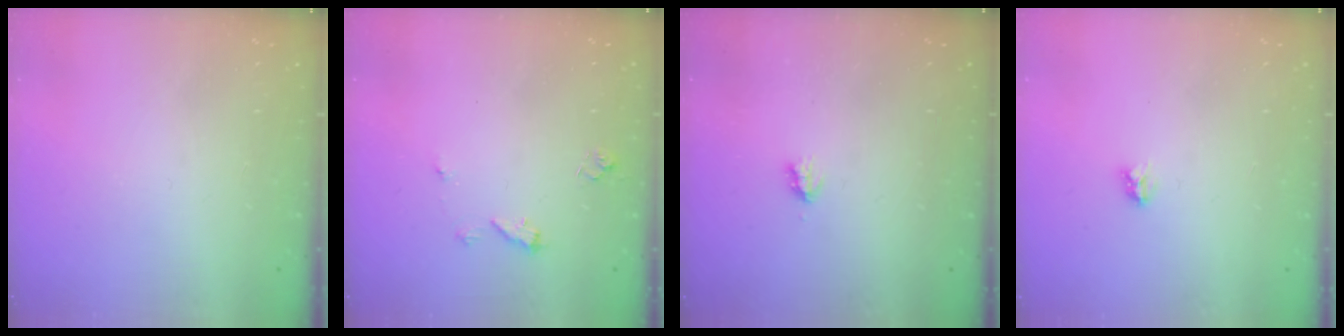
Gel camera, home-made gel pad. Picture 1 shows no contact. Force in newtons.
{"total": 7.0, "press": 7.0, "slide": 0.7}
{"total": 1.9, "press": 1.8, "slide": 0.4}
{"total": 2.9, "press": 2.9, "slide": 0.3}